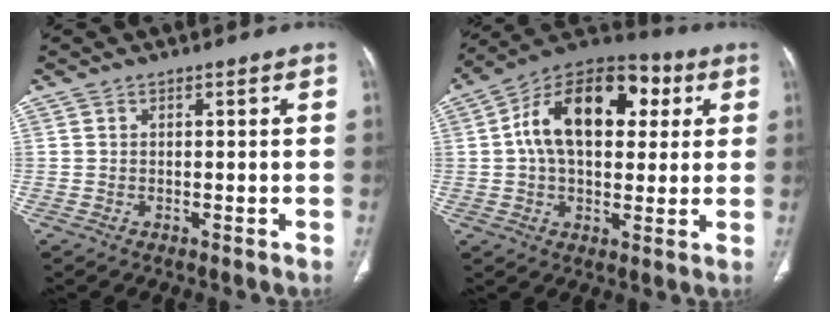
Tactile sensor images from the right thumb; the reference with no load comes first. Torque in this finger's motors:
{"motor_torque": [1.86, 2.99, 1.21, -0.06, 0.19]}